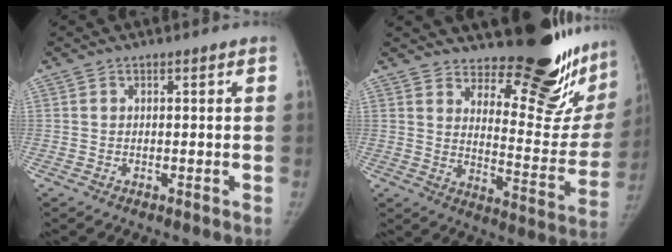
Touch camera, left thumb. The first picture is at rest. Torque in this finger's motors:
{"motor_torque": [2.16, 0.46, 1.43, -1.34, 0.19]}